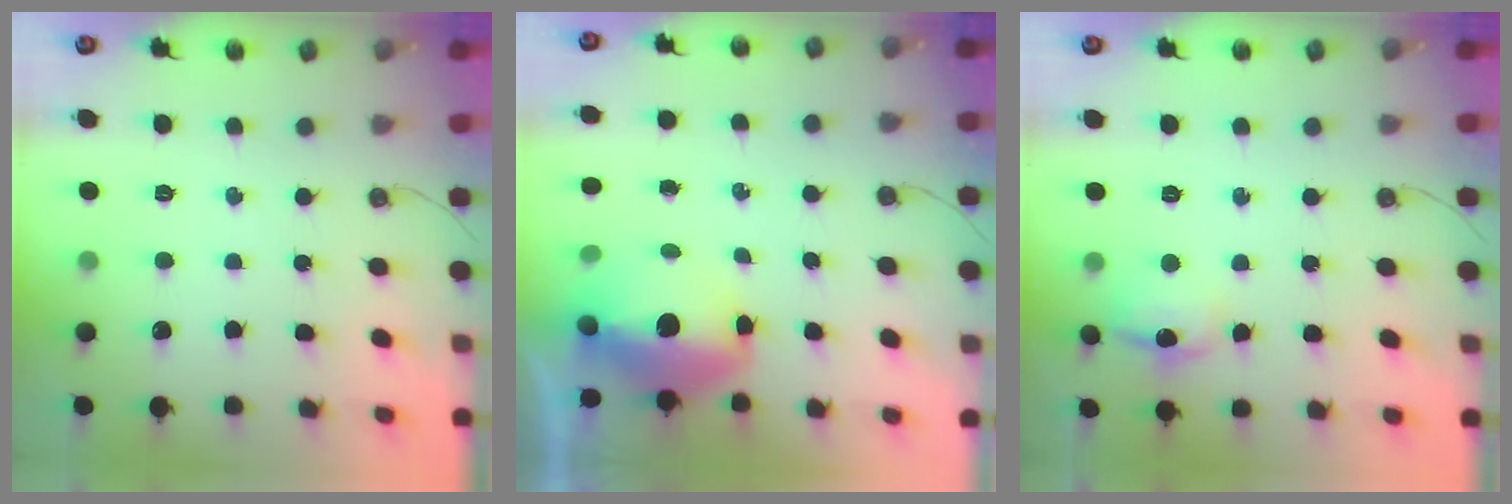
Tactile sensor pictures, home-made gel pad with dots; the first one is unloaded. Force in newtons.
{"total": 12.0, "press": 11.9, "slide": 1.1}
{"total": 9.5, "press": 9.4, "slide": 0.8}